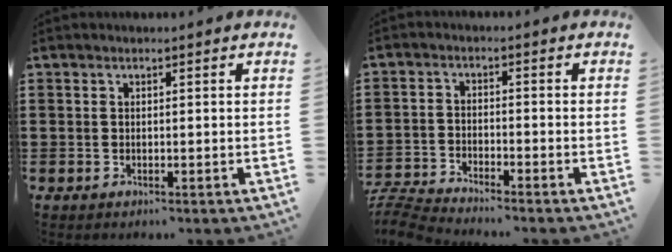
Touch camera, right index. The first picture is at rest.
{"total": 4.4, "force": [-4.4, -0.1, 0.4], "torque": [-0.030, -0.009, -0.095]}